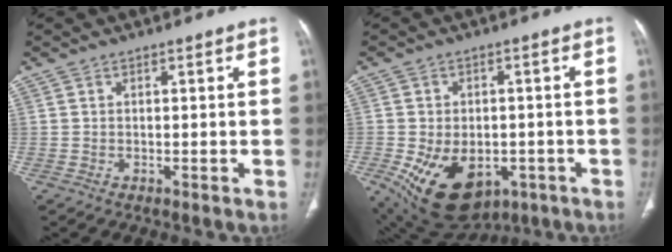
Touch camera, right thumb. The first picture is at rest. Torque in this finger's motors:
{"motor_torque": [-0.16, 0.90, 0.75, 0.55, 0.22]}